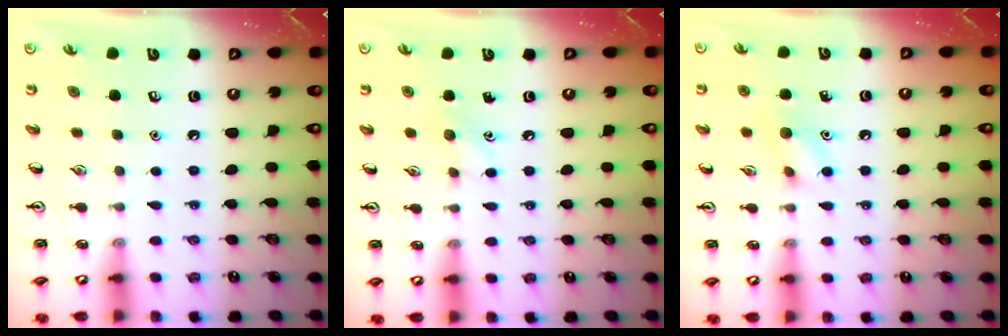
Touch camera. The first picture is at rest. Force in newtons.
{"total": 5.7, "press": 5.4, "slide": 1.9}
{"total": 7.9, "press": 7.8, "slide": 1.6}